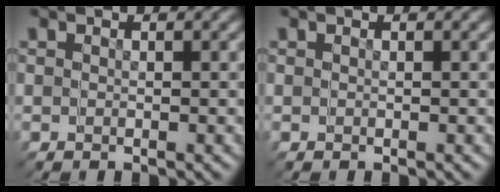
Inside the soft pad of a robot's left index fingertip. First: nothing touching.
{"total": 0.0}